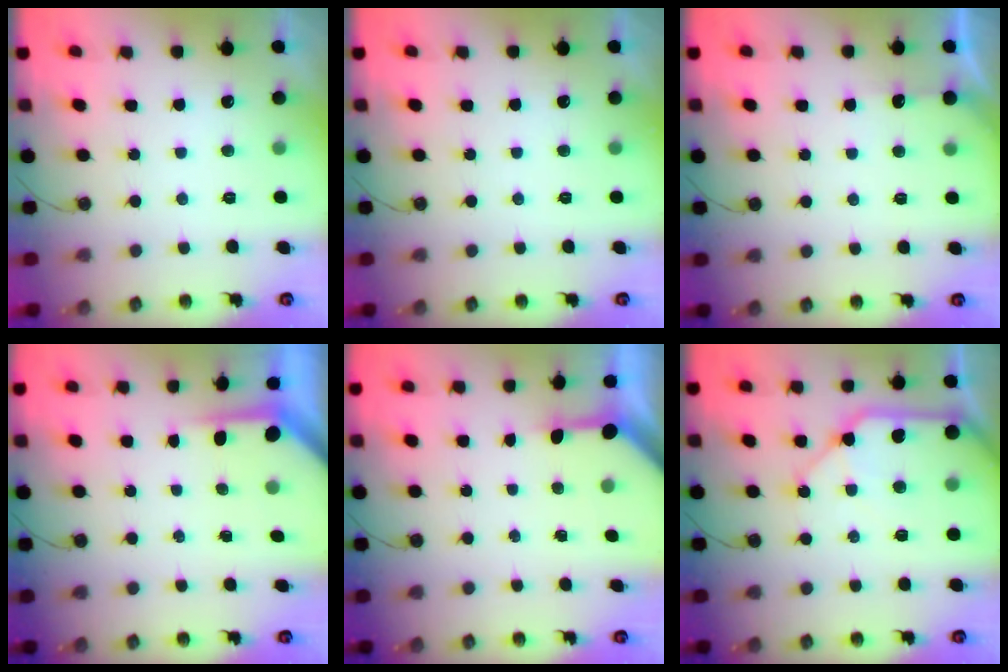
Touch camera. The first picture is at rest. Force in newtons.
{"total": 0.0}
{"total": 2.9, "press": 2.8, "slide": 0.4}
{"total": 3.6, "press": 3.6, "slide": 0.3}
{"total": 3.3, "press": 3.3, "slide": 0.3}
{"total": 13.6, "press": 13.4, "slide": 2.2}